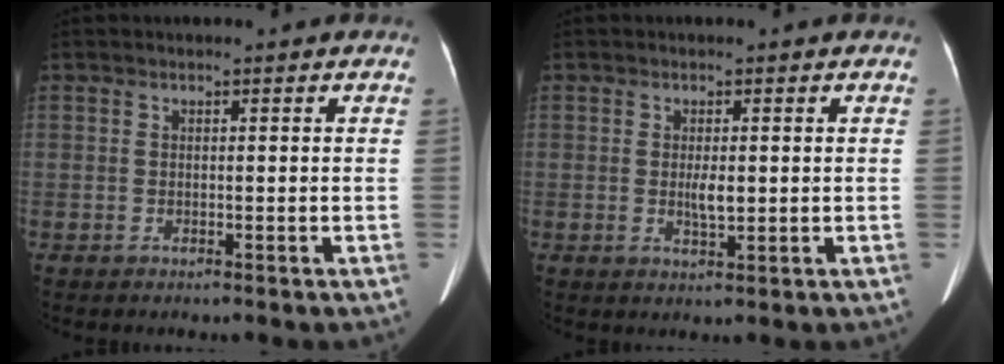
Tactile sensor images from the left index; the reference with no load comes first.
{"total": 2.3, "force": [0.0, 0.7, 2.1], "torque": [-0.044, -0.006, 0.002]}